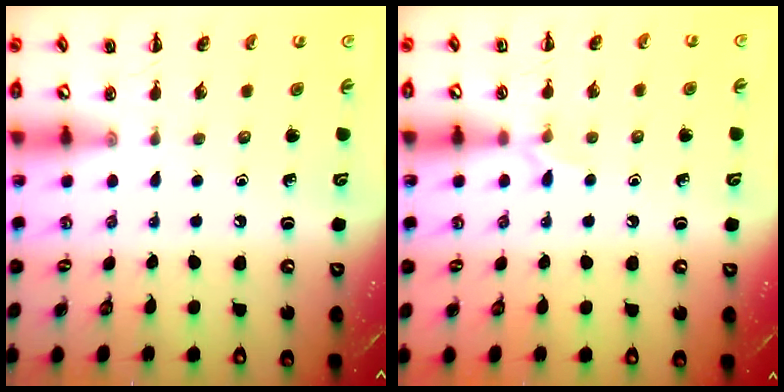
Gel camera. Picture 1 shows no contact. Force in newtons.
{"total": 5.6, "press": 5.3, "slide": 1.8}